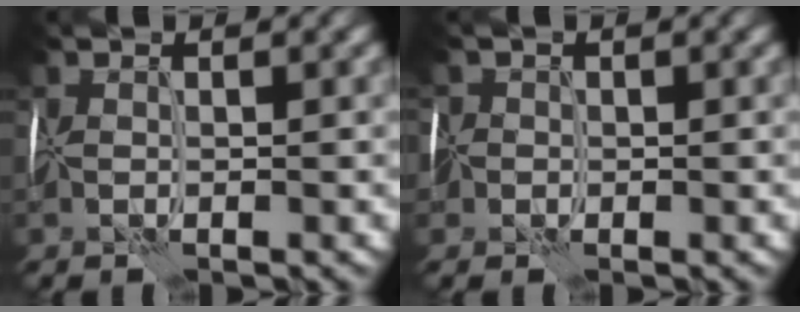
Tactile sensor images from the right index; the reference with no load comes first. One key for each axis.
{"total": 2.7, "fx": -0.1, "fy": 2.4, "fz": 1.2, "tx": -0.025, "ty": 0.011, "tz": -0.012}